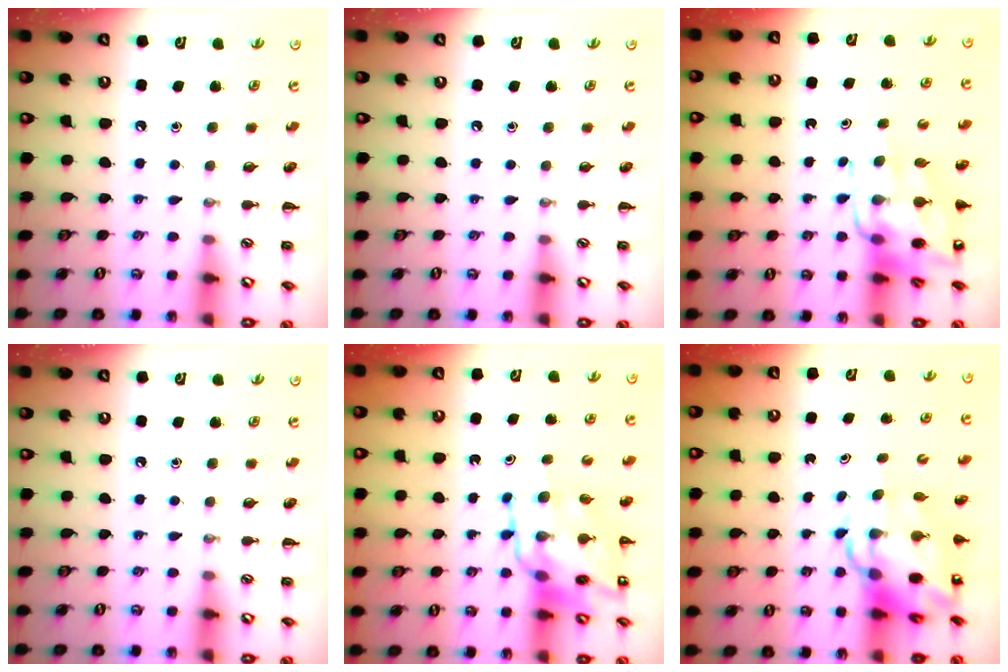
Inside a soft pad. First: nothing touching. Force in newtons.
{"total": 0.0}
{"total": 13.0, "press": 12.7, "slide": 3.0}
{"total": 0.0}
{"total": 12.4, "press": 11.9, "slide": 3.5}
{"total": 10.0, "press": 9.7, "slide": 2.6}